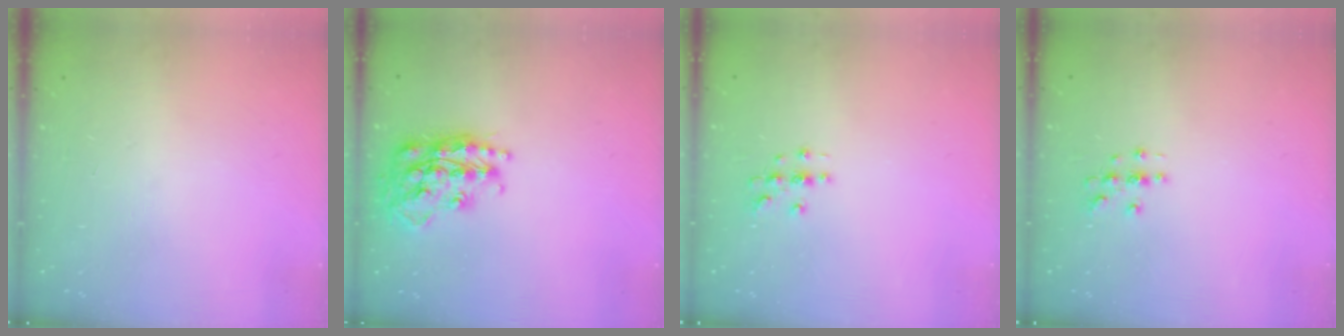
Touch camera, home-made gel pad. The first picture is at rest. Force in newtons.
{"total": 19.5, "press": 19.4, "slide": 1.3}
{"total": 2.9, "press": 2.9, "slide": 0.3}
{"total": 2.9, "press": 2.9, "slide": 0.3}